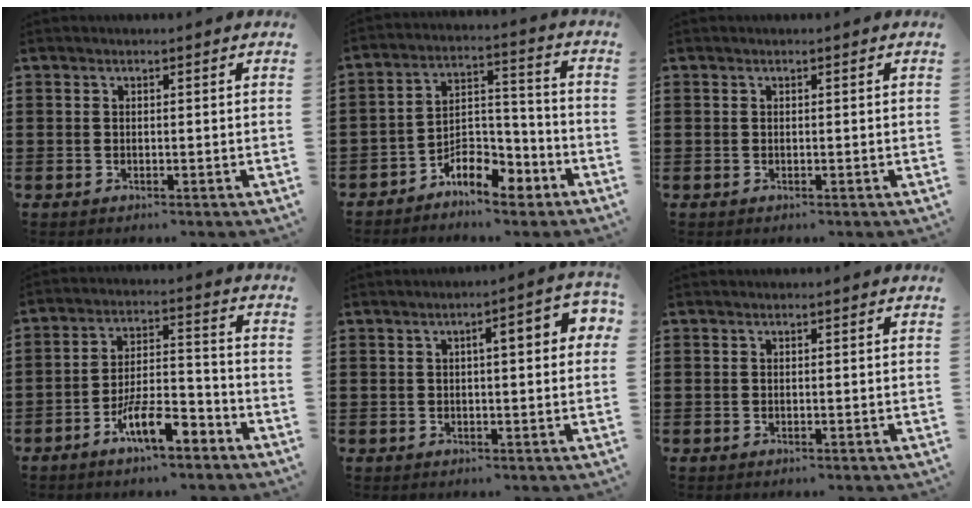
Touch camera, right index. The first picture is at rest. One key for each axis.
{"total": 7.4, "fx": -5.6, "fy": 3.3, "fz": 3.5, "tx": -0.063, "ty": 0.015, "tz": -0.103}
{"total": 0.0}
{"total": 9.3, "fx": -6.0, "fy": 2.7, "fz": 6.5, "tx": -0.126, "ty": 0.007, "tz": -0.109}
{"total": 4.7, "fx": 0.9, "fy": 1.0, "fz": 4.5, "tx": -0.061, "ty": 0.000, "tz": 0.005}
{"total": 0.0}